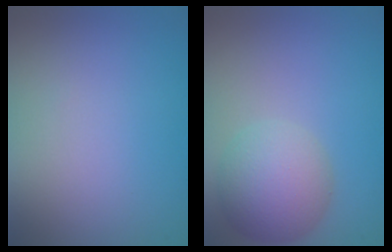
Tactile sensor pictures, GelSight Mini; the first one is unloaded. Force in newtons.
{"total": 5.2, "press": 5.2, "slide": 0.3}